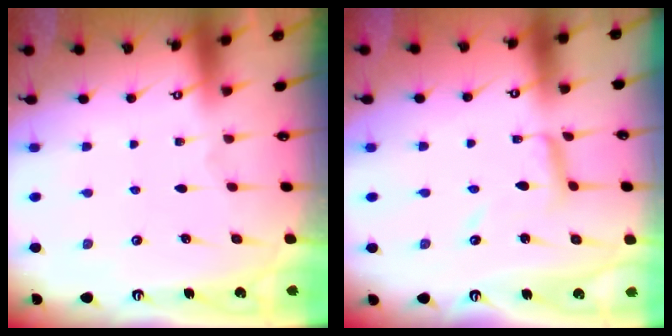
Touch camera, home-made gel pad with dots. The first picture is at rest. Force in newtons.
{"total": 7.3, "press": 7.3, "slide": 0.2}